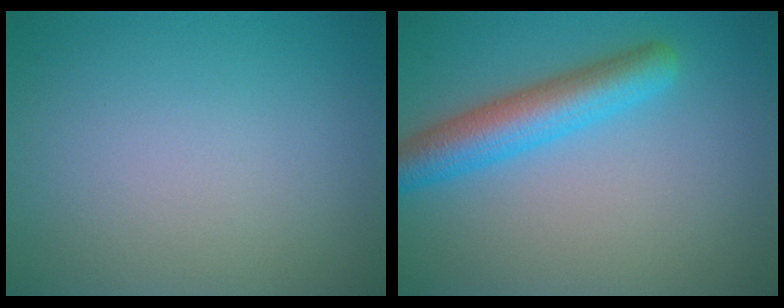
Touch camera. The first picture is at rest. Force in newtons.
{"total": 5.1, "press": 5.1, "slide": 0.1}